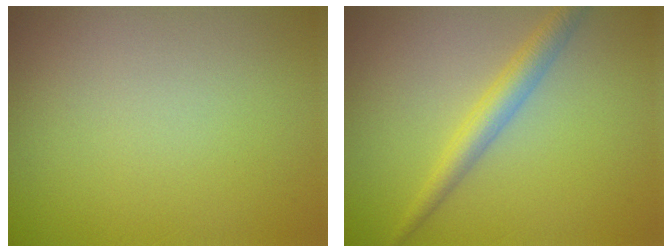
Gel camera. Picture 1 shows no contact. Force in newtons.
{"total": 2.8, "press": 2.8, "slide": 0.1}